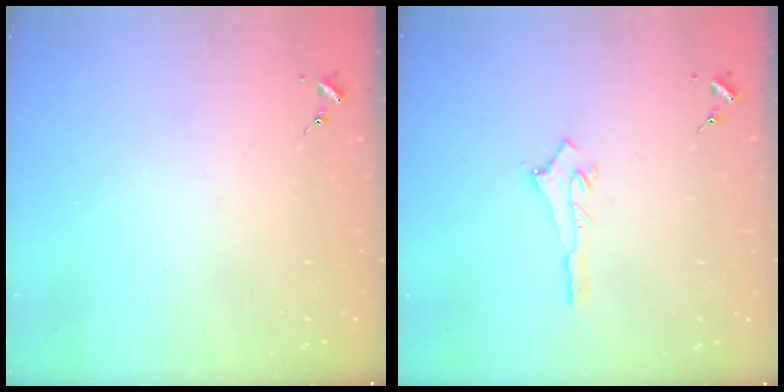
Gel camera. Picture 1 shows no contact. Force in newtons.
{"total": 2.7, "press": 2.7, "slide": 0.2}